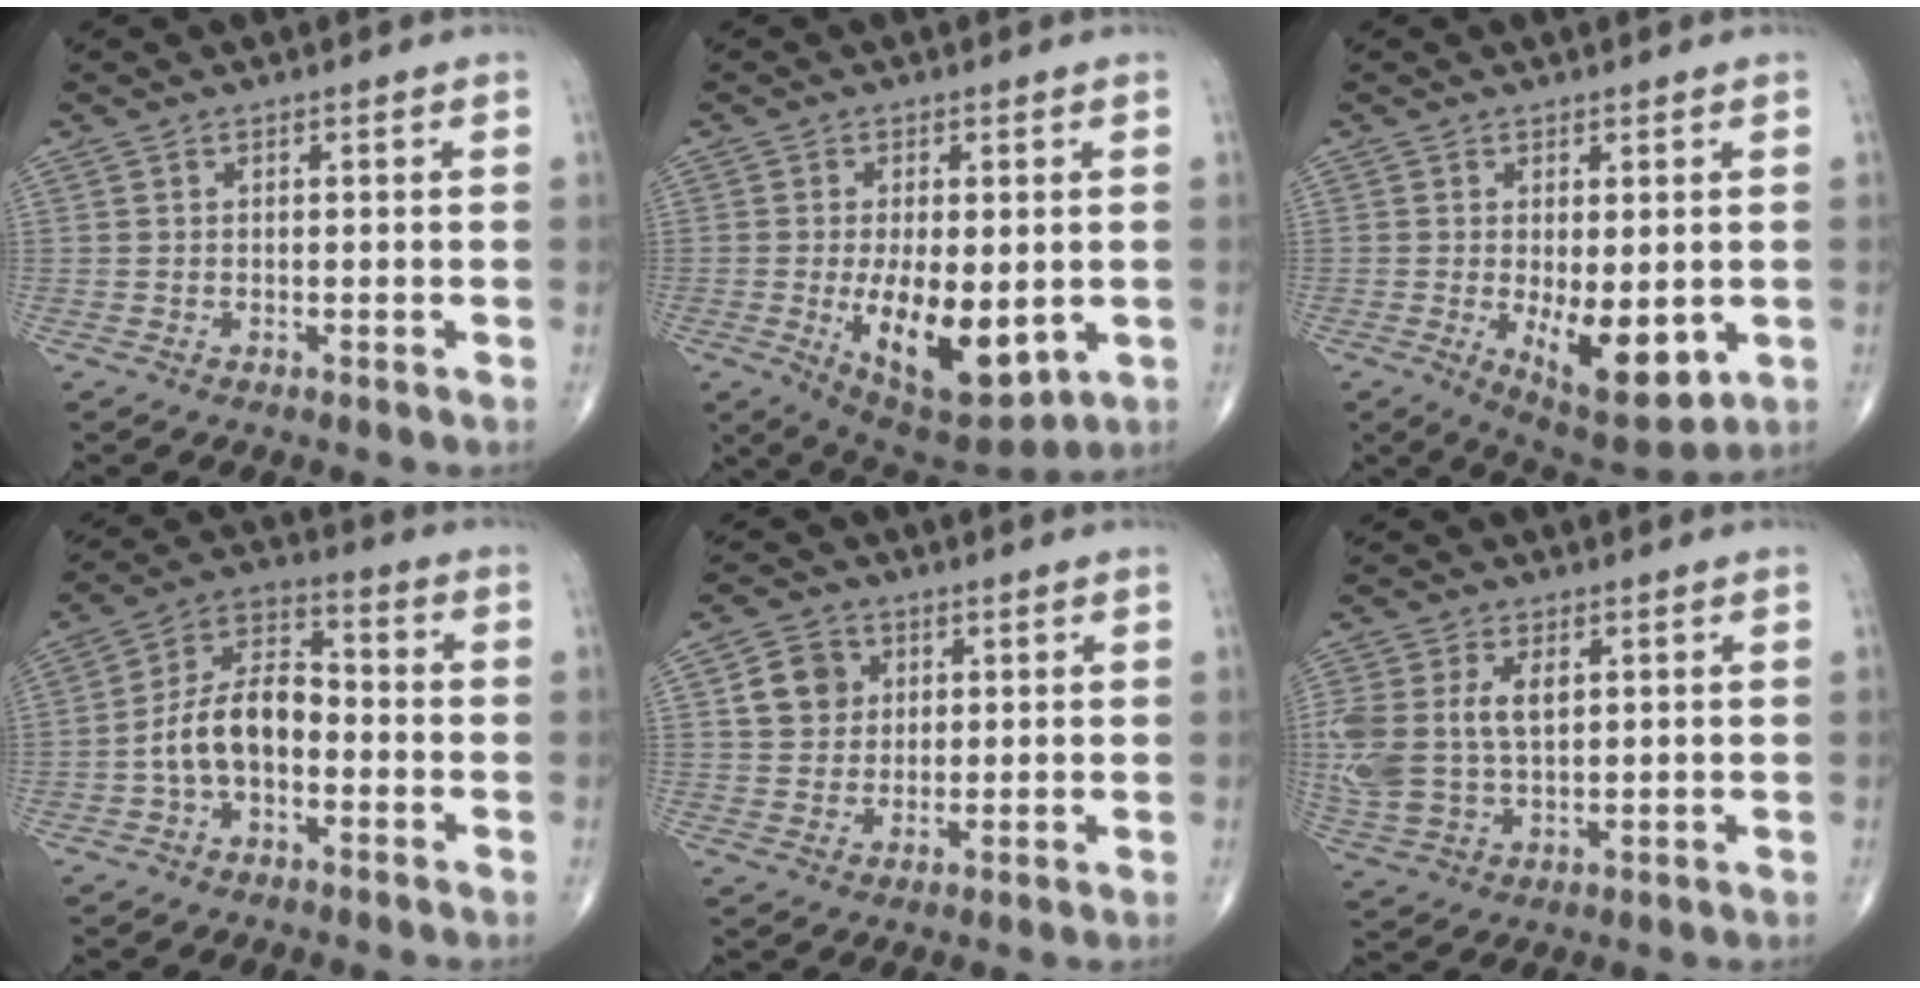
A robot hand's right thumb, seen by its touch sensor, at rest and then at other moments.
{"total": 14.2, "force": [-2.5, 6.4, 12.4], "torque": [-0.183, -0.022, -0.021]}
{"total": 10.8, "force": [-2.0, 4.7, 9.5], "torque": [-0.125, -0.022, -0.017]}
{"total": 10.8, "force": [-2.6, 6.4, 8.3], "torque": [-0.143, 0.045, -0.058]}
{"total": 6.8, "force": [1.9, 6.0, 2.7], "torque": [-0.022, -0.004, 0.032]}
{"total": 12.9, "force": [2.3, 7.9, 9.9], "torque": [-0.226, 0.003, 0.053]}